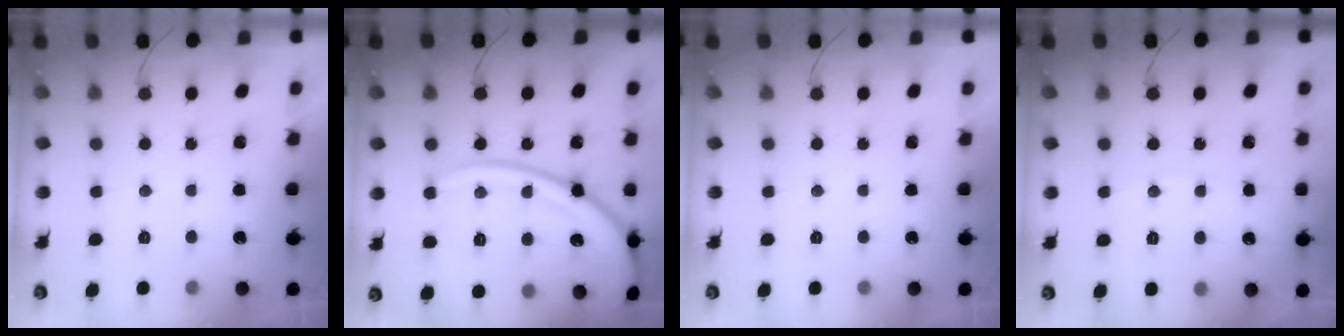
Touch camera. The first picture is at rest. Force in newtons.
{"total": 21.4, "press": 21.2, "slide": 2.7}
{"total": 0.0}
{"total": 2.9, "press": 2.8, "slide": 0.4}